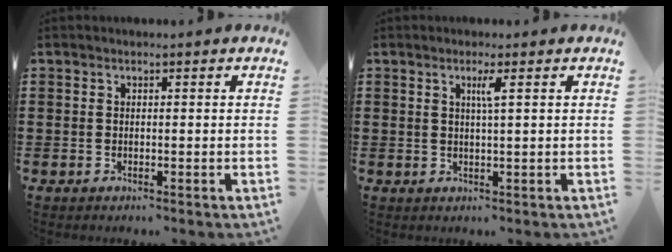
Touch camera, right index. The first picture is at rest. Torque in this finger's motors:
{"motor_torque": [0.34, -0.21, 0.04, 0.05]}